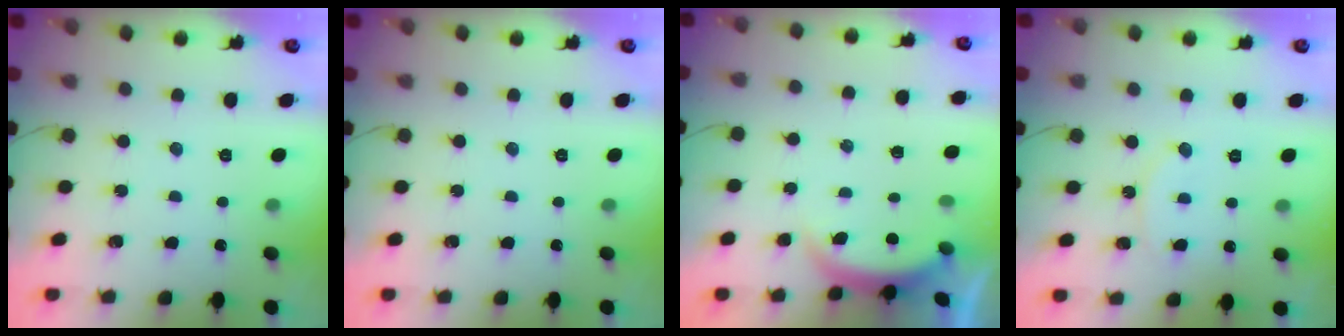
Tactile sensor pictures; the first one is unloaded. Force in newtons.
{"total": 0.0}
{"total": 4.1, "press": 4.1, "slide": 0.6}
{"total": 6.8, "press": 6.8, "slide": 0.2}